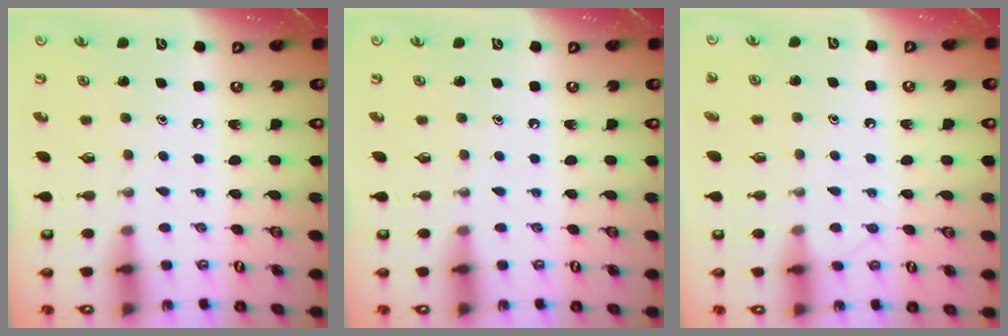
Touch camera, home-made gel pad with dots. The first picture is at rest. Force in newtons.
{"total": 0.0}
{"total": 5.1, "press": 5.1, "slide": 0.5}